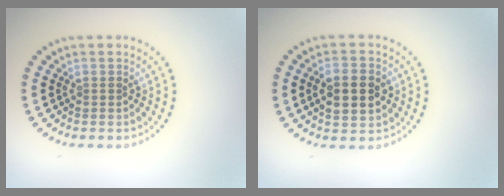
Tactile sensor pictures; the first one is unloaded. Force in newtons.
{"total": 4.6, "press": 4.6, "slide": 0.1}